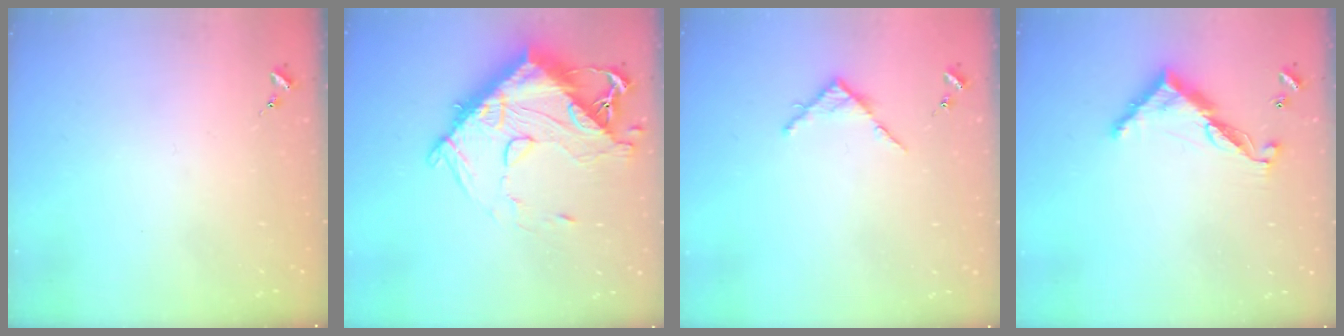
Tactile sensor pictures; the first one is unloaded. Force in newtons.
{"total": 19.8, "press": 19.7, "slide": 2.2}
{"total": 4.3, "press": 4.3, "slide": 0.5}
{"total": 10.6, "press": 10.6, "slide": 0.4}